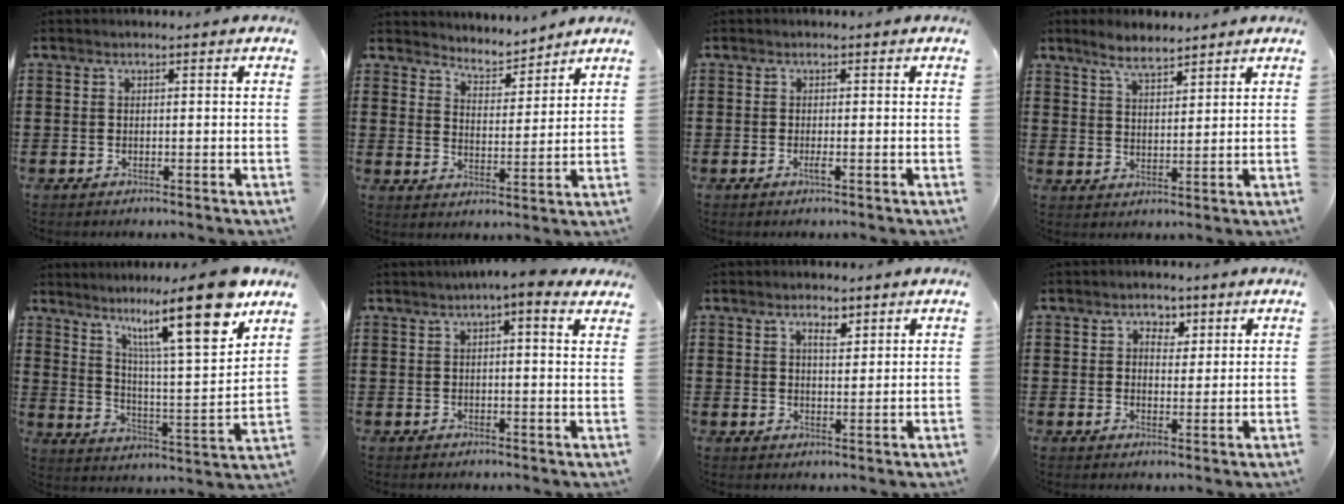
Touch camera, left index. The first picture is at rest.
{"total": 4.2, "force": [4.2, 0.6, -0.2], "torque": [-0.019, -0.024, 0.072]}
{"total": 1.0, "force": [-0.3, -0.1, 1.0], "torque": [-0.018, -0.006, -0.004]}
{"total": 4.7, "force": [4.1, 1.1, 1.9], "torque": [-0.049, -0.002, 0.077]}
{"total": 16.7, "force": [11.3, 2.8, 12.0], "torque": [-0.217, -0.049, 0.178]}
{"total": 3.6, "force": [2.4, 0.0, 2.7], "torque": [-0.049, -0.003, 0.039]}
{"total": 2.9, "force": [2.0, 1.3, 1.7], "torque": [-0.030, 0.002, 0.035]}
{"total": 2.7, "force": [1.4, 2.2, 0.9], "torque": [-0.022, 0.009, 0.020]}